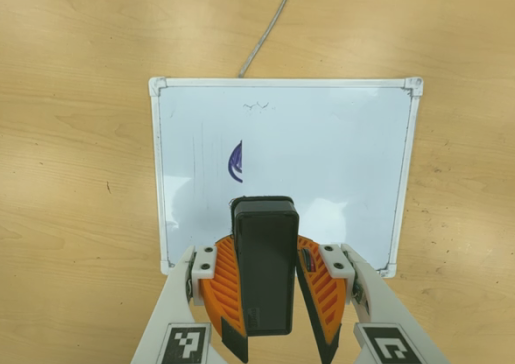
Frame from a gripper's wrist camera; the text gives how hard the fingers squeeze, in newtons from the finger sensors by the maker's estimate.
{"total": 9.7, "left": 9.2, "right": 10.3}